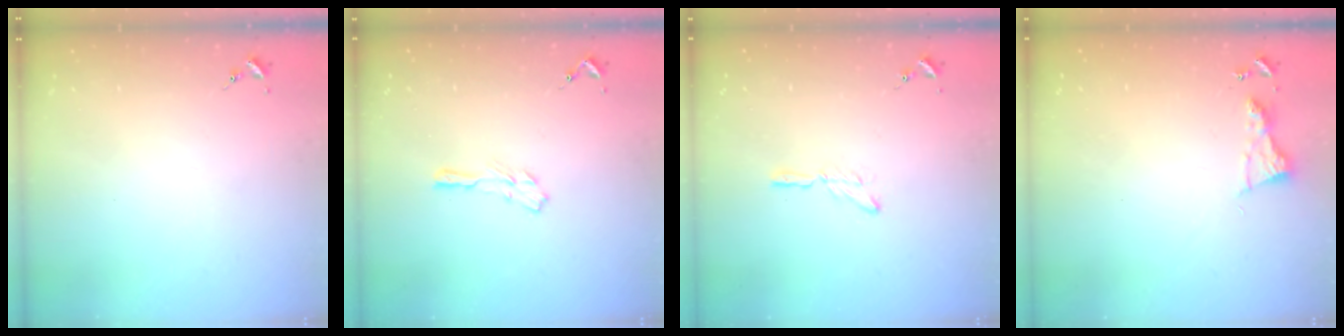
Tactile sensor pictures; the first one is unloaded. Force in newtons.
{"total": 5.3, "press": 5.3, "slide": 0.4}
{"total": 2.9, "press": 2.9, "slide": 0.3}
{"total": 6.4, "press": 6.3, "slide": 0.7}